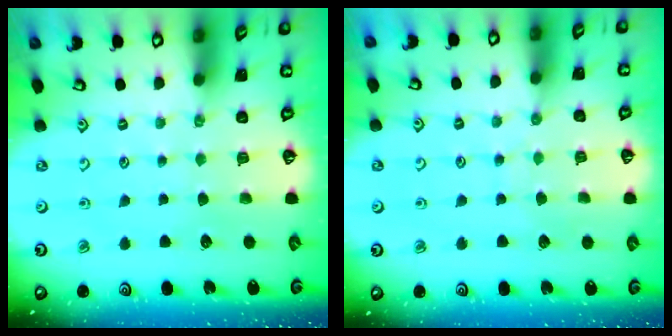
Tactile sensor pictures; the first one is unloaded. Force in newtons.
{"total": 5.9, "press": 5.9, "slide": 0.6}